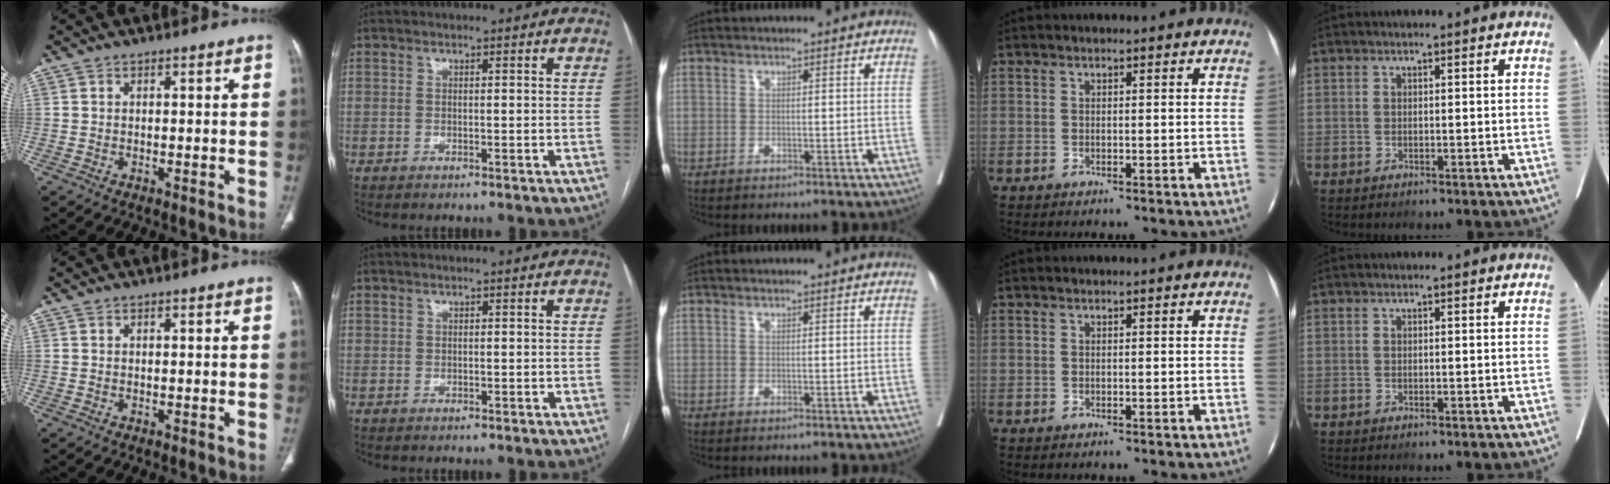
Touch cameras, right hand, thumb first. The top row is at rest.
{}